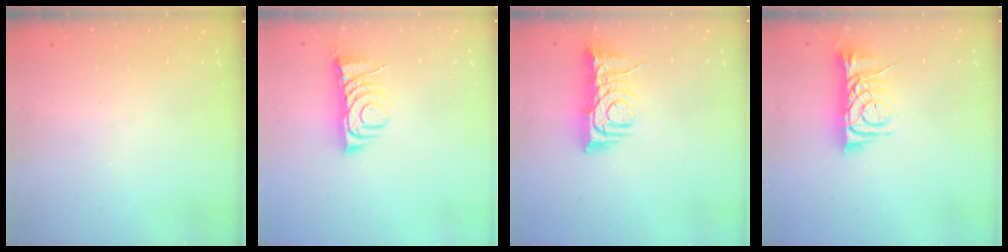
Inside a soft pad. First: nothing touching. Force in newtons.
{"total": 7.0, "press": 7.0, "slide": 0.9}
{"total": 8.8, "press": 8.8, "slide": 0.4}
{"total": 8.0, "press": 8.0, "slide": 0.1}